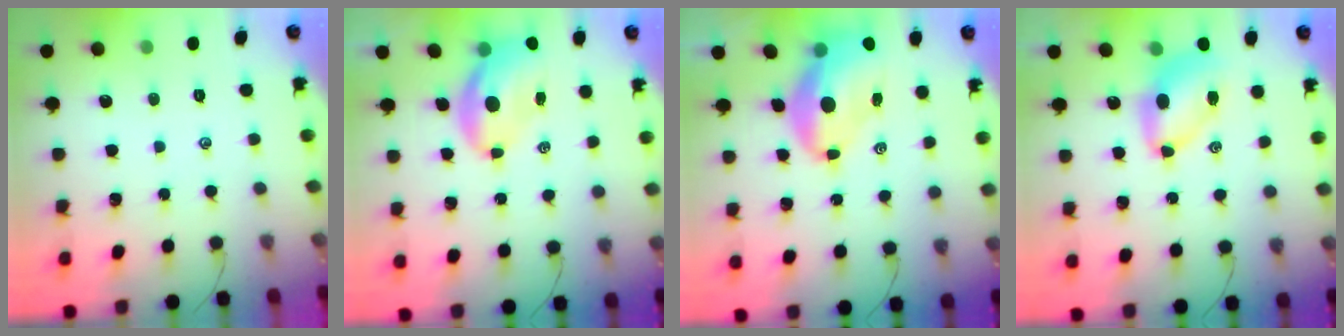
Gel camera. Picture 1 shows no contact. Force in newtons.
{"total": 7.1, "press": 6.8, "slide": 2.0}
{"total": 11.4, "press": 11.0, "slide": 3.2}
{"total": 7.5, "press": 7.4, "slide": 1.1}